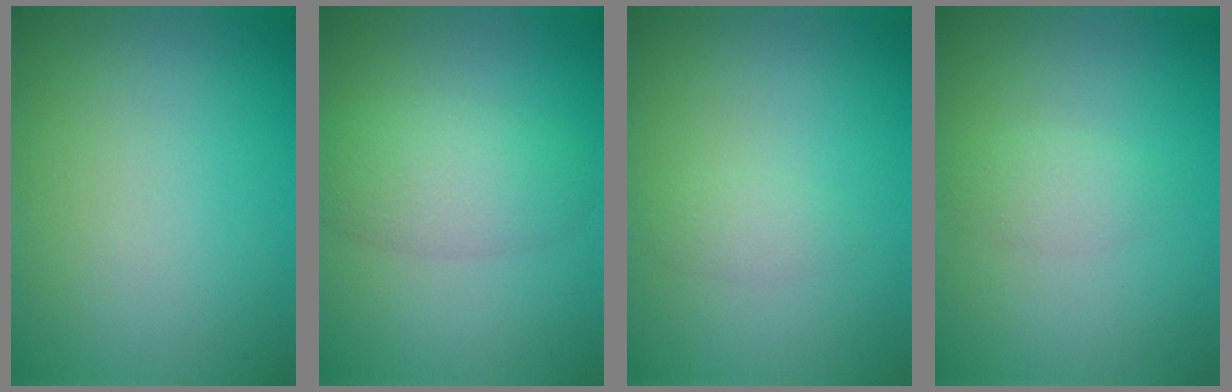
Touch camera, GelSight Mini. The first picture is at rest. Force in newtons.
{"total": 4.2, "press": 4.2, "slide": 0.1}
{"total": 1.2, "press": 1.2, "slide": 0.1}
{"total": 1.5, "press": 1.5, "slide": 0.0}